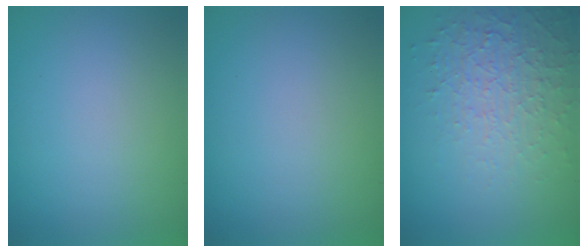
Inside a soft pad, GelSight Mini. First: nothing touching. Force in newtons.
{"total": 0.0}
{"total": 5.2, "press": 3.3, "slide": 3.9}